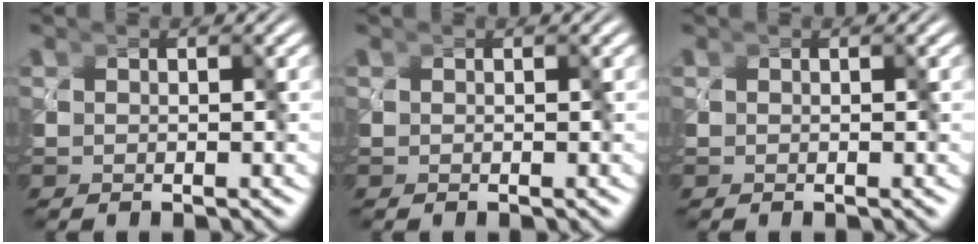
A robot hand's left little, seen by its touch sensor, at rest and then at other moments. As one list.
[{"total": 0.0}, {"total": 0.0}]